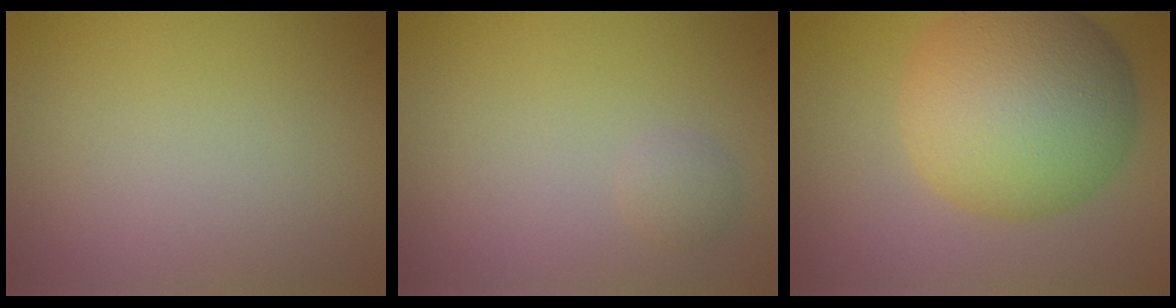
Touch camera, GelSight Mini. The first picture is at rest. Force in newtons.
{"total": 1.1, "press": 1.1, "slide": 0.0}
{"total": 12.4, "press": 12.4, "slide": 0.1}